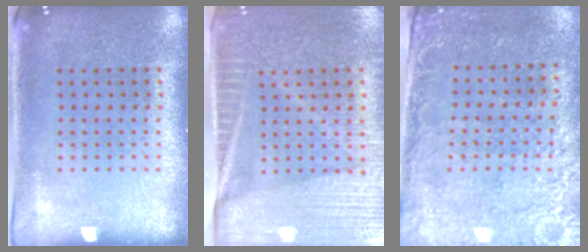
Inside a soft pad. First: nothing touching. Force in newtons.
{"total": 4.1, "press": 3.7, "slide": 1.8}
{"total": 2.6, "press": 2.3, "slide": 1.3}